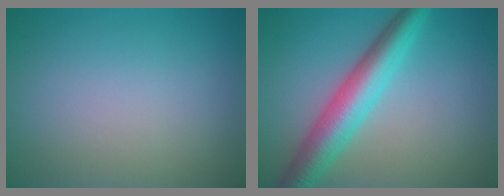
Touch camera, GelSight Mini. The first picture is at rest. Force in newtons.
{"total": 6.1, "press": 6.1, "slide": 0.0}